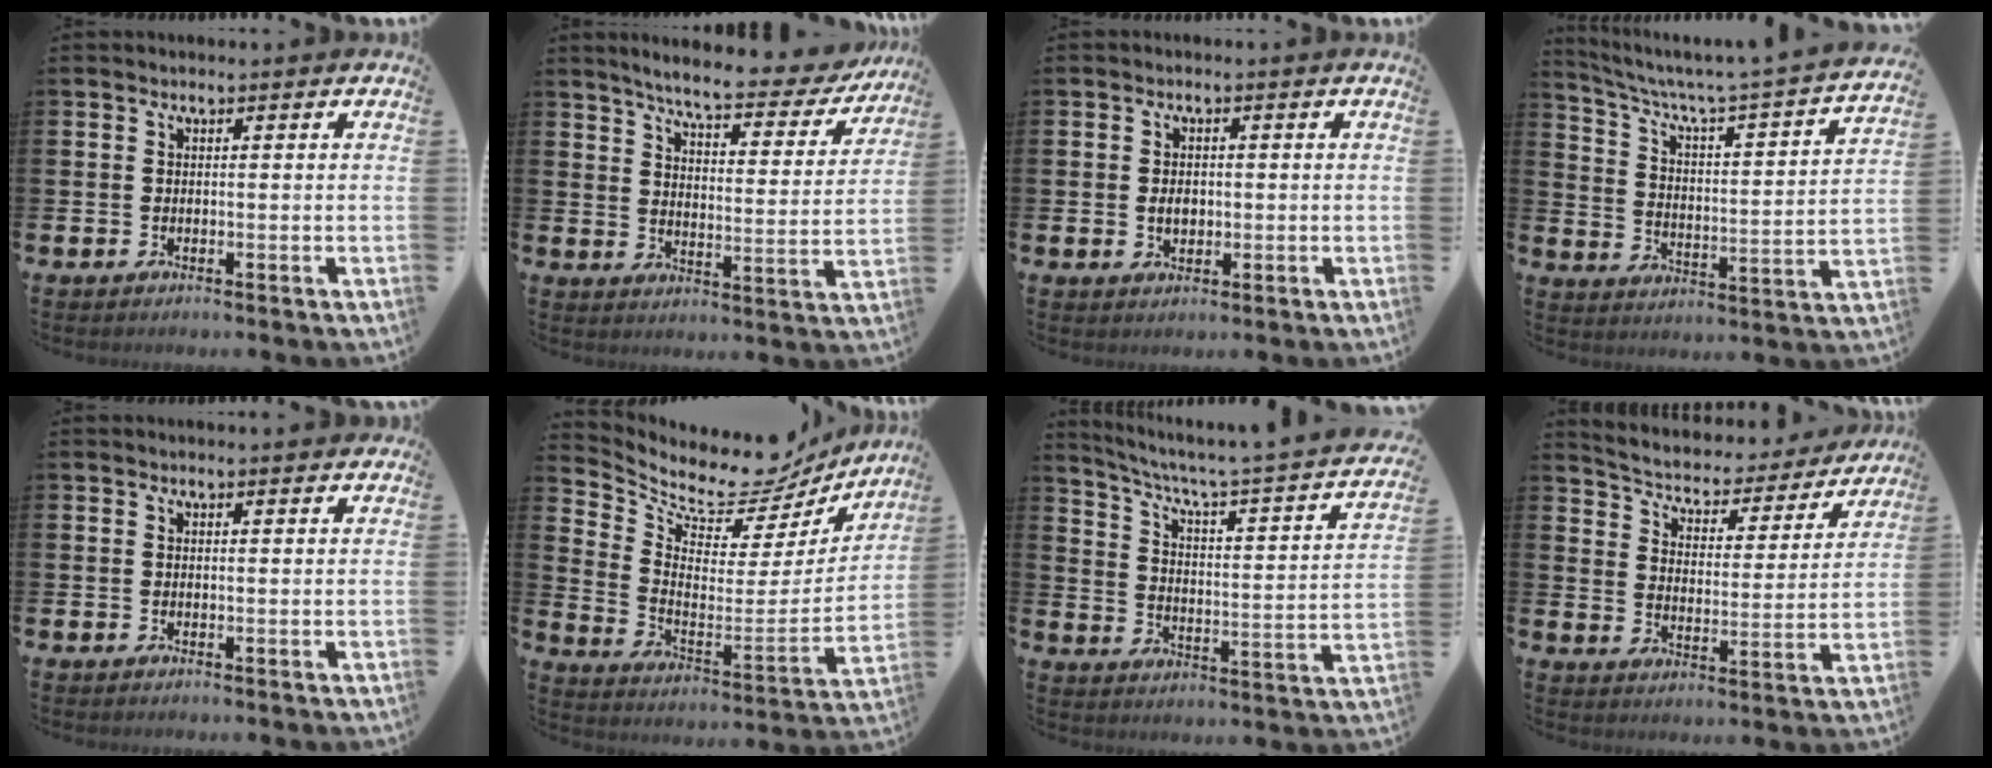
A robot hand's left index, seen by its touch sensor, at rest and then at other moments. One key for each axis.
{"total": 6.7, "fx": 6.1, "fy": 0.8, "fz": 2.8, "tx": -0.076, "ty": -0.041, "tz": 0.098}
{"total": 2.3, "fx": -0.1, "fy": 1.7, "fz": 1.6, "tx": -0.013, "ty": -0.001, "tz": -0.008}
{"total": 4.7, "fx": 3.8, "fy": 0.0, "fz": 2.7, "tx": -0.076, "ty": -0.043, "tz": 0.052}
{"total": 0.8, "fx": 0.8, "fy": 0.0, "fz": 0.3, "tx": 0.003, "ty": -0.002, "tz": 0.012}
{"total": 9.0, "fx": 8.0, "fy": 3.3, "fz": 2.3, "tx": -0.075, "ty": -0.068, "tz": 0.135}
{"total": 4.7, "fx": 3.4, "fy": 0.2, "fz": 3.3, "tx": -0.084, "ty": -0.038, "tz": 0.045}
{"total": 4.7, "fx": 4.3, "fy": 1.7, "fz": 1.2, "tx": -0.053, "ty": -0.036, "tz": 0.066}